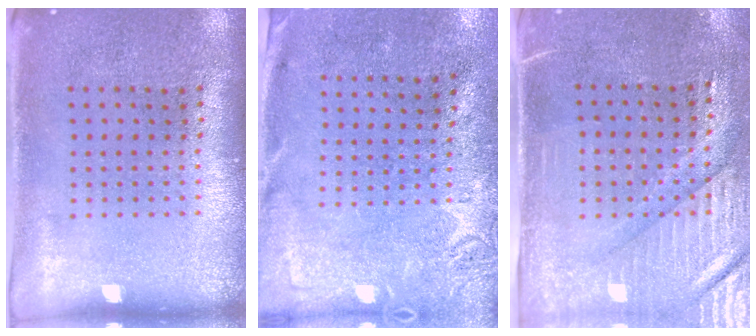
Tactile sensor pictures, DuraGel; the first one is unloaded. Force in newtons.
{"total": 2.8, "press": 2.2, "slide": 1.8}
{"total": 3.5, "press": 3.2, "slide": 1.6}